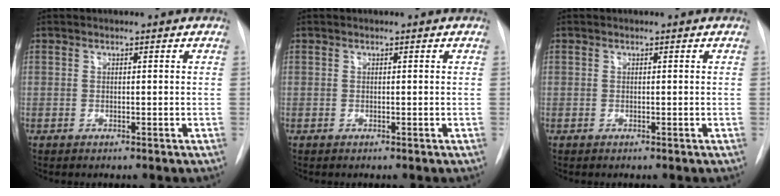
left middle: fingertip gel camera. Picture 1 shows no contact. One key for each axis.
{"total": 0.0}
{"total": 0.0}